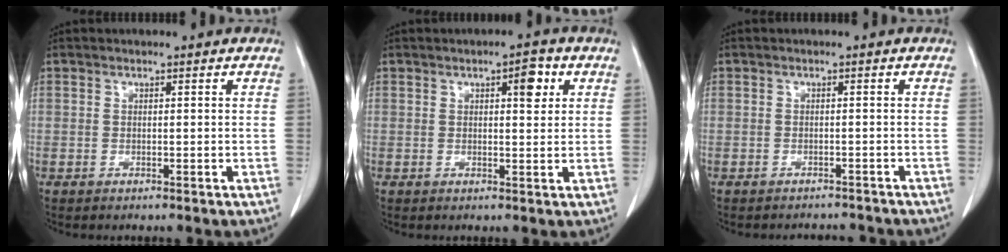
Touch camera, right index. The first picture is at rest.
{"total": 3.6, "force": [1.4, 1.1, 3.1], "torque": [-0.043, 0.003, 0.019]}
{"total": 4.0, "force": [-3.7, 1.6, -0.2], "torque": [0.004, 0.001, -0.045]}